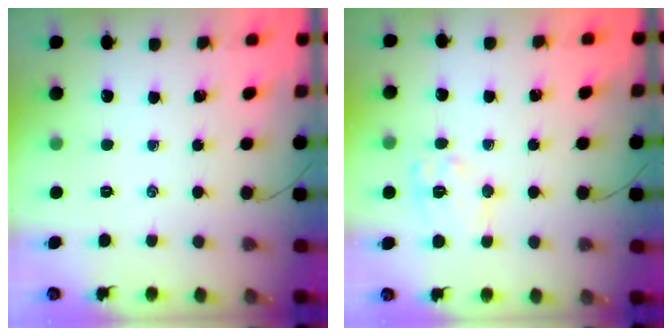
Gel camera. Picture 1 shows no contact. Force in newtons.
{"total": 9.7, "press": 9.7, "slide": 0.8}